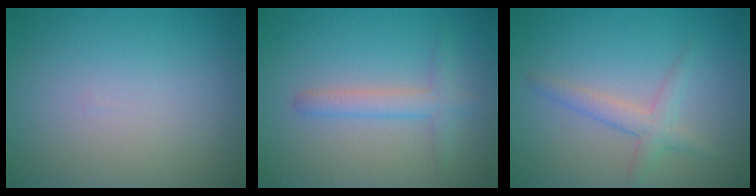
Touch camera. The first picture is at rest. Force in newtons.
{"total": 2.3, "press": 2.3, "slide": 0.2}
{"total": 2.3, "press": 2.3, "slide": 0.1}